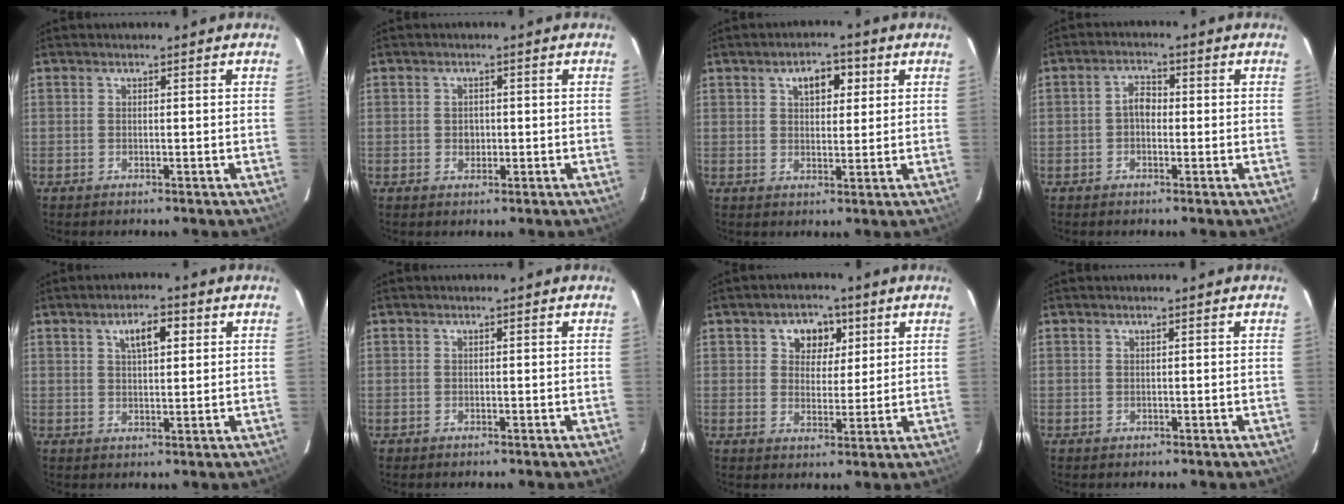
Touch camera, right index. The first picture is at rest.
{"total": 1.9, "force": [-0.2, 1.7, 0.7], "torque": [-0.011, 0.003, -0.003]}
{"total": 5.4, "force": [2.3, 3.1, 3.8], "torque": [-0.057, 0.017, 0.038]}
{"total": 2.9, "force": [-0.5, 2.0, 2.0], "torque": [-0.036, 0.012, -0.010]}
{"total": 5.3, "force": [2.3, 2.1, 4.3], "torque": [-0.072, 0.012, 0.041]}
{"total": 0.6, "force": [-0.1, 0.6, -0.1], "torque": [0.001, 0.003, -0.001]}
{"total": 6.2, "force": [2.6, 4.9, 2.8], "torque": [-0.042, 0.008, 0.043]}
{"total": 0.0}